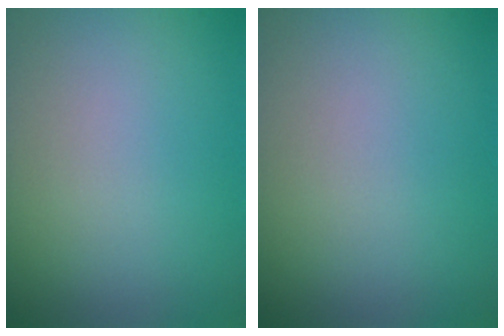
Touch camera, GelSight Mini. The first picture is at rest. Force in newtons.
{"total": 0.0}